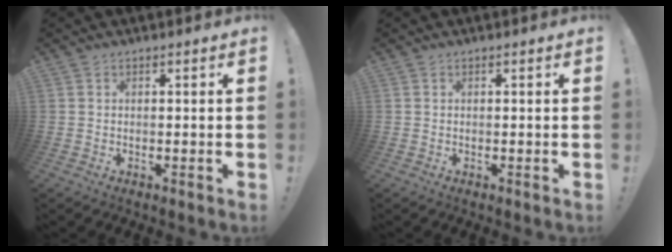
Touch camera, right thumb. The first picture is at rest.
{"total": 0.0}